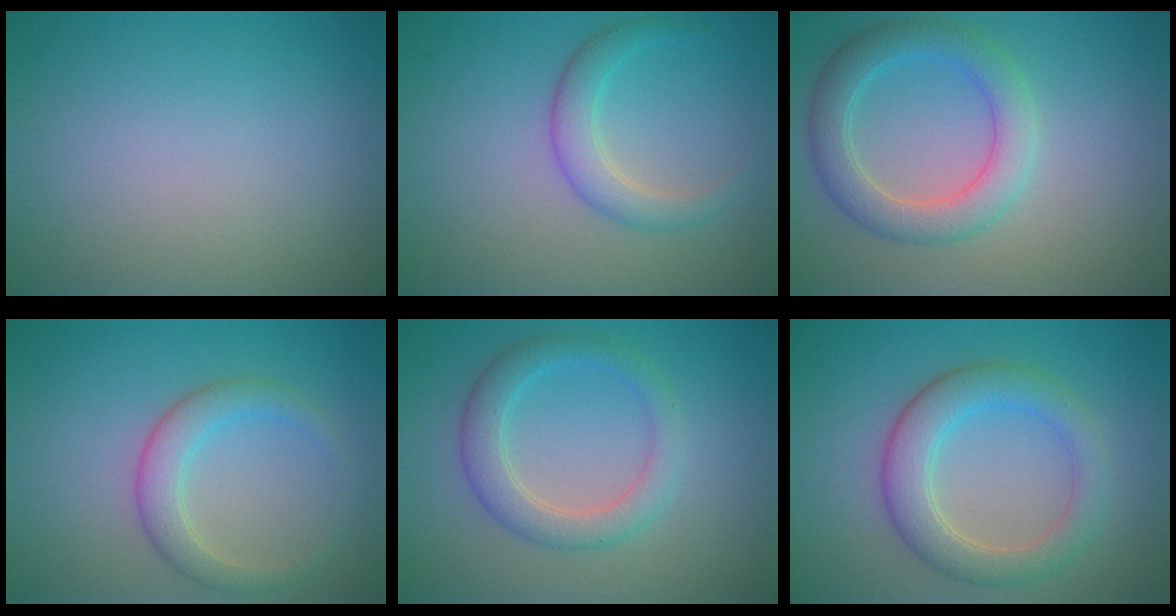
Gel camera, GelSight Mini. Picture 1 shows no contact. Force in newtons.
{"total": 2.6, "press": 2.6, "slide": 0.1}
{"total": 4.3, "press": 4.2, "slide": 0.1}
{"total": 3.1, "press": 3.1, "slide": 0.1}
{"total": 3.4, "press": 3.4, "slide": 0.1}
{"total": 4.6, "press": 4.6, "slide": 0.3}